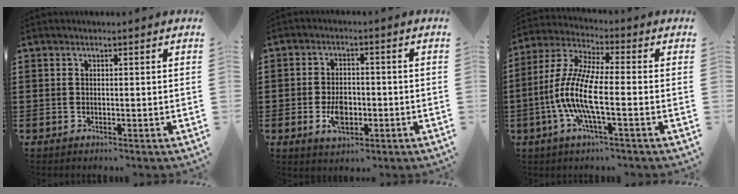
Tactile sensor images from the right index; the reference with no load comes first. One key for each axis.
{"total": 4.7, "fx": -1.4, "fy": 2.8, "fz": 3.6, "tx": -0.065, "ty": -0.002, "tz": -0.026}
{"total": 9.6, "fx": -3.0, "fy": 2.0, "fz": 8.9, "tx": -0.214, "ty": -0.018, "tz": -0.068}